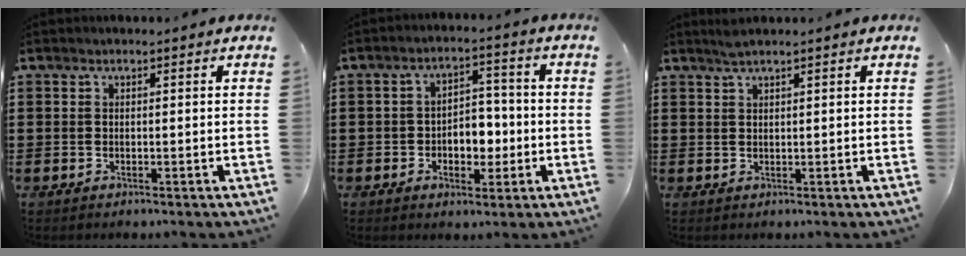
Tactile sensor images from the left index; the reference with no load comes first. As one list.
[{"total": 5.1, "force": [-1.3, 3.5, 3.4], "torque": [-0.061, 0.008, -0.030]}, {"total": 1.7, "force": [1.3, 0.0, 1.0], "torque": [-0.023, -0.001, 0.025]}]